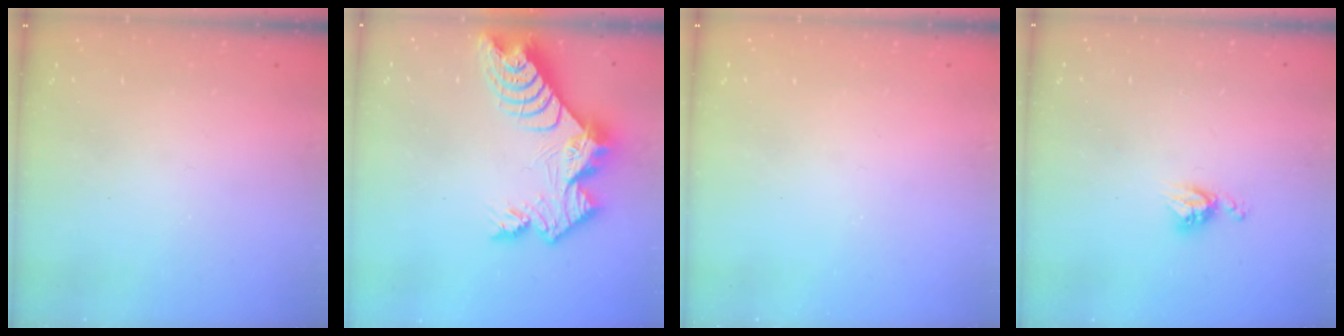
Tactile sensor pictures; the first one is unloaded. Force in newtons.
{"total": 13.2, "press": 13.2, "slide": 1.0}
{"total": 0.0}
{"total": 5.1, "press": 5.1, "slide": 0.5}